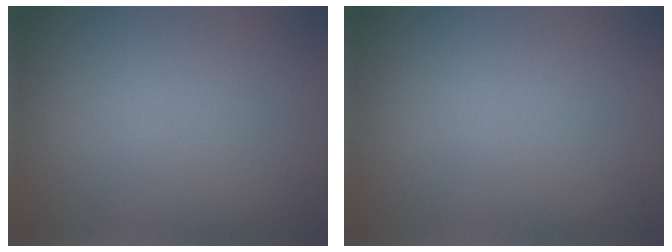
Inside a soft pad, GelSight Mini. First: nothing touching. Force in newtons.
{"total": 0.0}